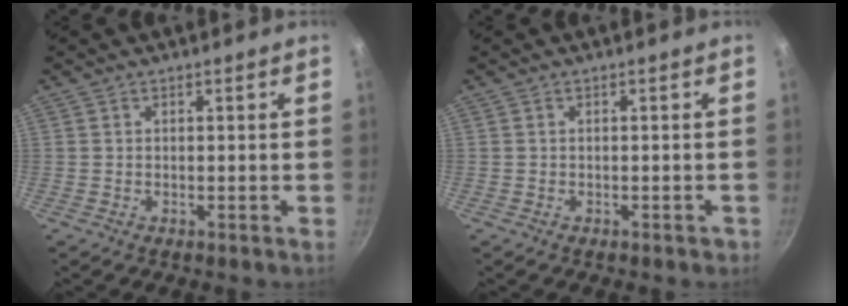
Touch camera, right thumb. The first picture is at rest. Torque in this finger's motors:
{"motor_torque": [-0.16, 0.05, -0.18, 0.03, -0.01]}